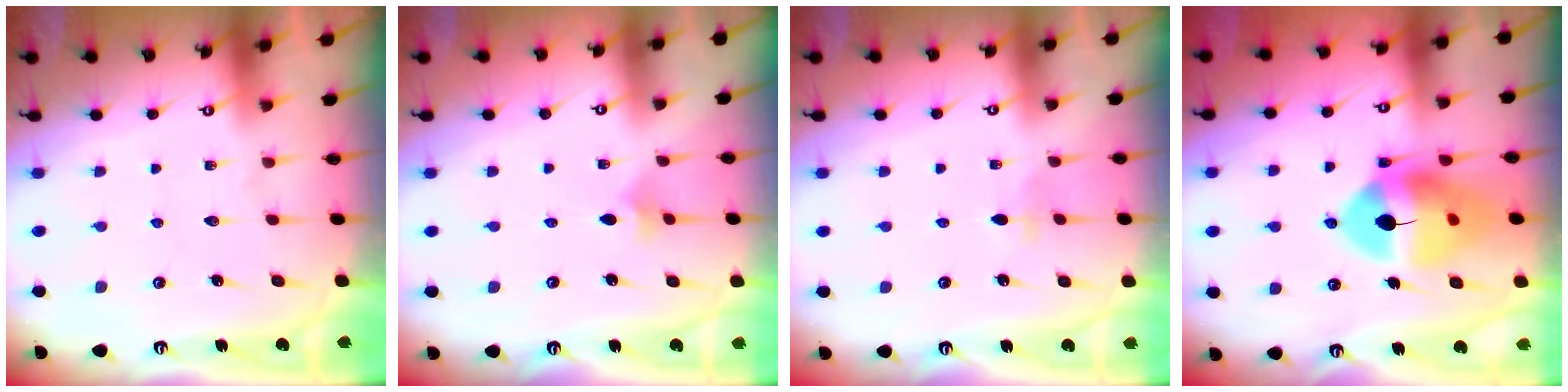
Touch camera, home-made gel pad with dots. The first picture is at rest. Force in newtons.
{"total": 2.5, "press": 2.4, "slide": 0.6}
{"total": 2.8, "press": 2.7, "slide": 0.6}
{"total": 15.4, "press": 15.2, "slide": 2.1}